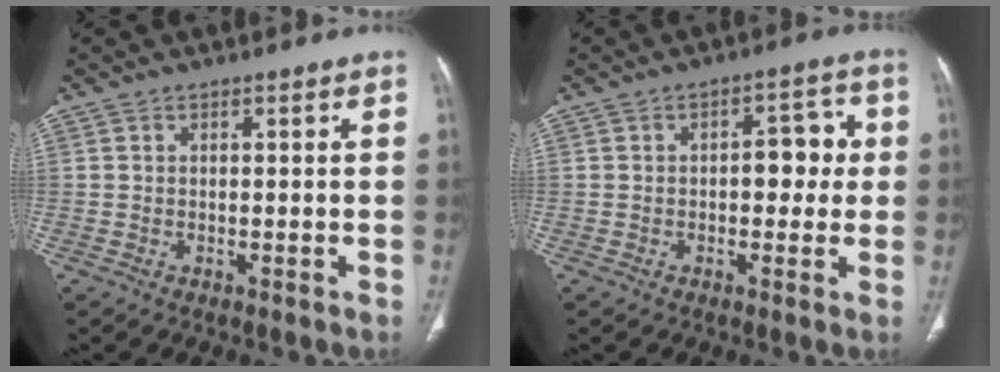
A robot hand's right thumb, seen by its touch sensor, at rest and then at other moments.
{"total": 6.6, "force": [0.2, 3.9, 5.3], "torque": [-0.034, 0.020, -0.003]}